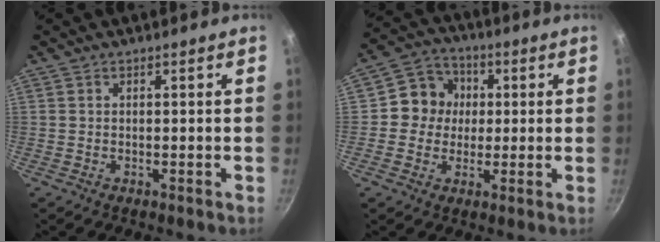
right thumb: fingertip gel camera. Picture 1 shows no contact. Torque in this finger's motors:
{"motor_torque": [-0.35, 0.30, 0.46, -0.34, 0.01]}